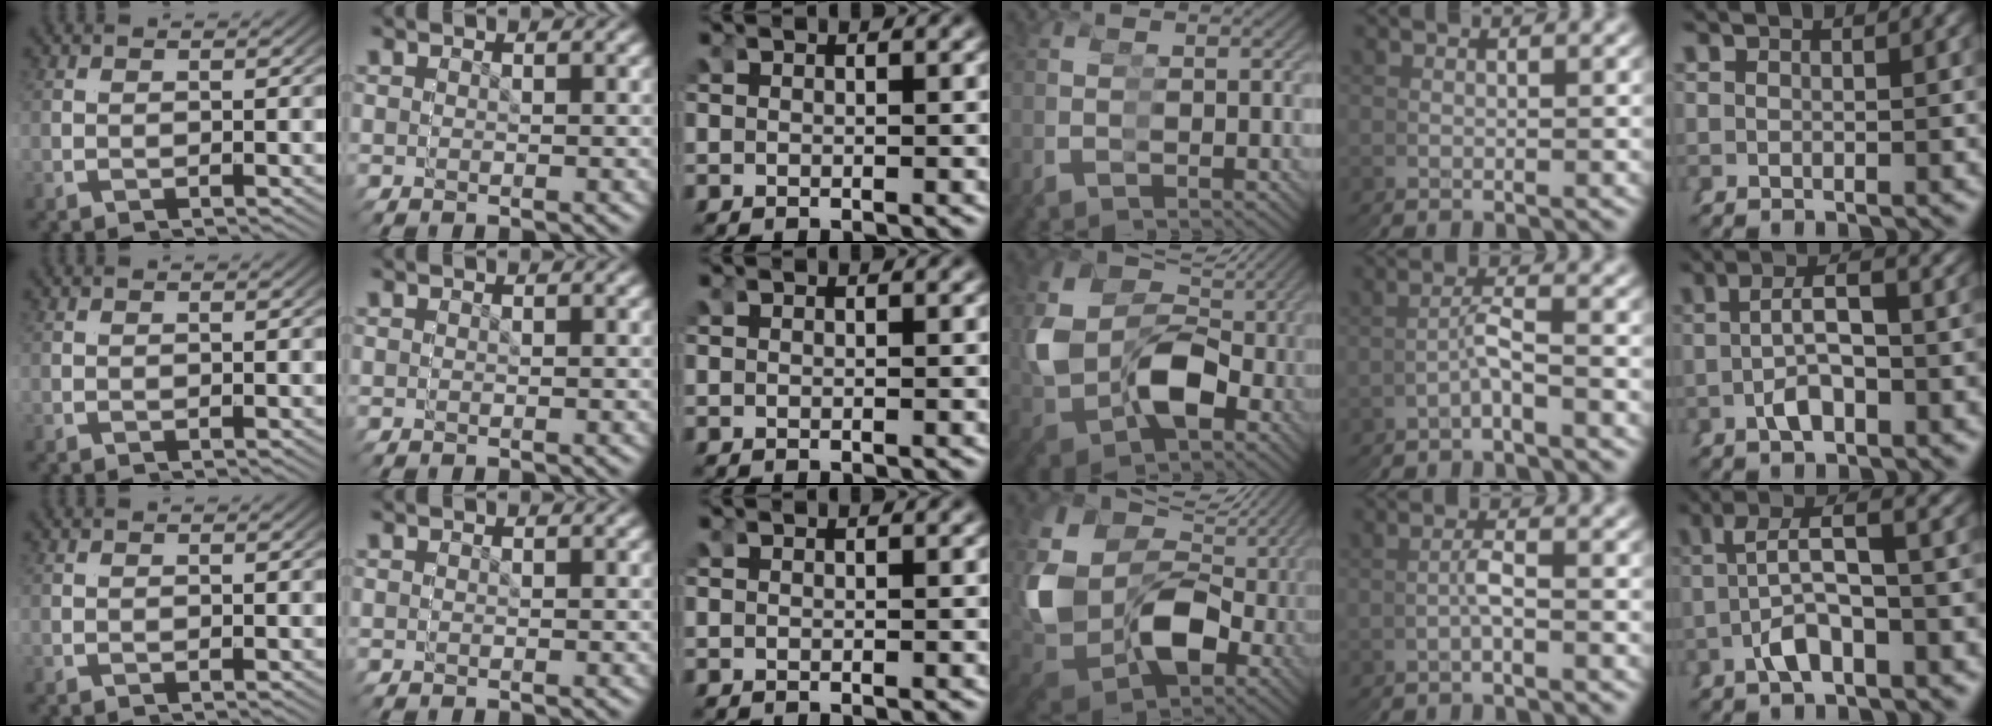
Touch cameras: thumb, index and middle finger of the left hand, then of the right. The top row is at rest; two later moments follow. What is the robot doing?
{"motion": "grasp_and_lifting", "object": "stress ball aka squeeze ball"}